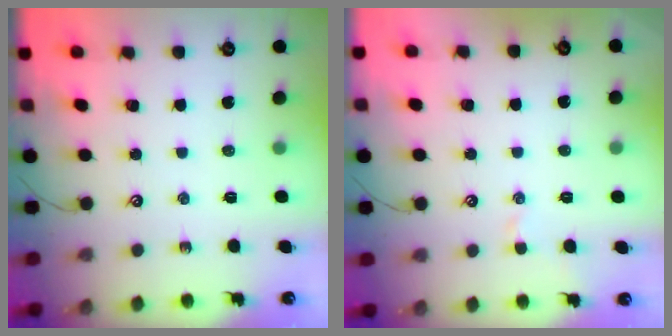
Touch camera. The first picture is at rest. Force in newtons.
{"total": 0.8, "press": 0.7, "slide": 0.5}